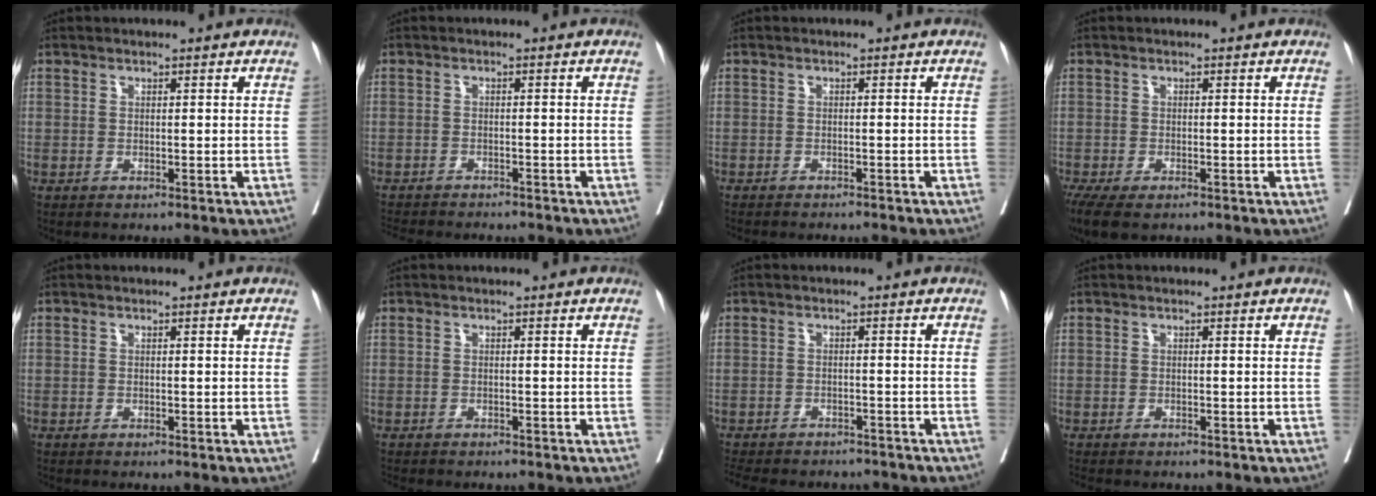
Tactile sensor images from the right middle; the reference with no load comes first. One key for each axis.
{"total": 10.1, "fx": -9.3, "fy": 1.7, "fz": 3.5, "tx": -0.052, "ty": -0.011, "tz": -0.124}
{"total": 6.9, "fx": -6.4, "fy": 0.8, "fz": 2.5, "tx": -0.020, "ty": -0.011, "tz": -0.080}
{"total": 7.0, "fx": -4.9, "fy": 2.8, "fz": 4.2, "tx": -0.080, "ty": -0.018, "tz": -0.079}
{"total": 0.5, "fx": -0.5, "fy": 0.0, "fz": 0.2, "tx": 0.003, "ty": 0.000, "tz": -0.011}
{"total": 6.0, "fx": -5.4, "fy": 1.4, "fz": 2.4, "tx": -0.026, "ty": -0.005, "tz": -0.071}
{"total": 14.1, "fx": -12.6, "fy": 4.5, "fz": 4.6, "tx": -0.106, "ty": -0.004, "tz": -0.161}
{"total": 4.5, "fx": -3.9, "fy": 1.0, "fz": 1.9, "tx": -0.024, "ty": -0.008, "tz": -0.053}